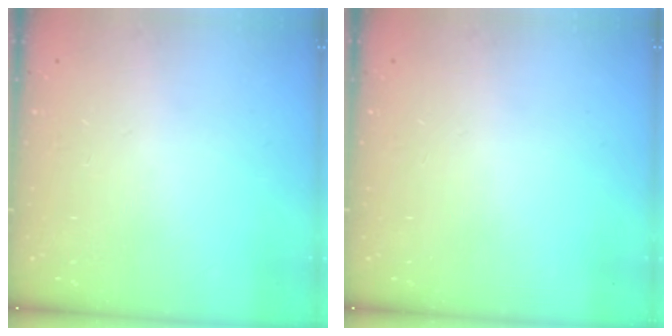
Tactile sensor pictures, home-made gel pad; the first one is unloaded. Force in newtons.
{"total": 0.0}